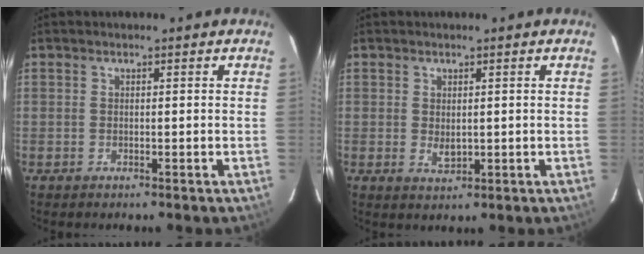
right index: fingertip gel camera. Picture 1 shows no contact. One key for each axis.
{"total": 2.4, "fx": 0.0, "fy": 1.6, "fz": 1.7, "tx": -0.030, "ty": -0.003, "tz": 0.003}